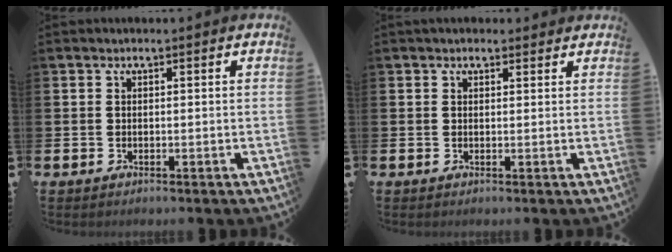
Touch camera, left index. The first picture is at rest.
{"total": 1.3, "force": [1.0, 0.6, 0.4], "torque": [0.000, 0.005, 0.016]}